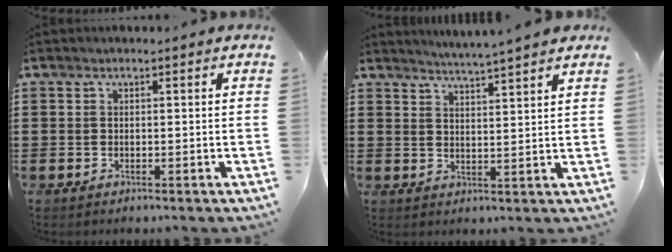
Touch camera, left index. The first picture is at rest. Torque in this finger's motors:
{"motor_torque": [0.24, -0.33, 0.11, 0.07]}